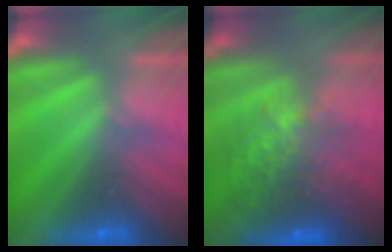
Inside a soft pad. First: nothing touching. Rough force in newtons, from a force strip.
{"total": 7.0}